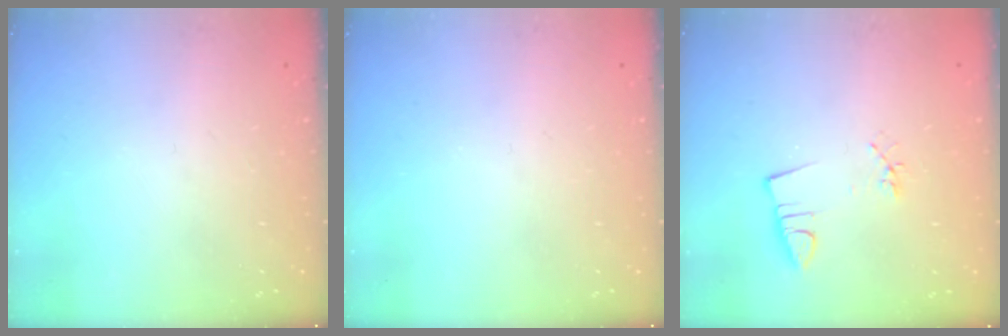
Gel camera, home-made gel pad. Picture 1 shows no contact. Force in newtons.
{"total": 0.0}
{"total": 2.6, "press": 1.1, "slide": 2.4}